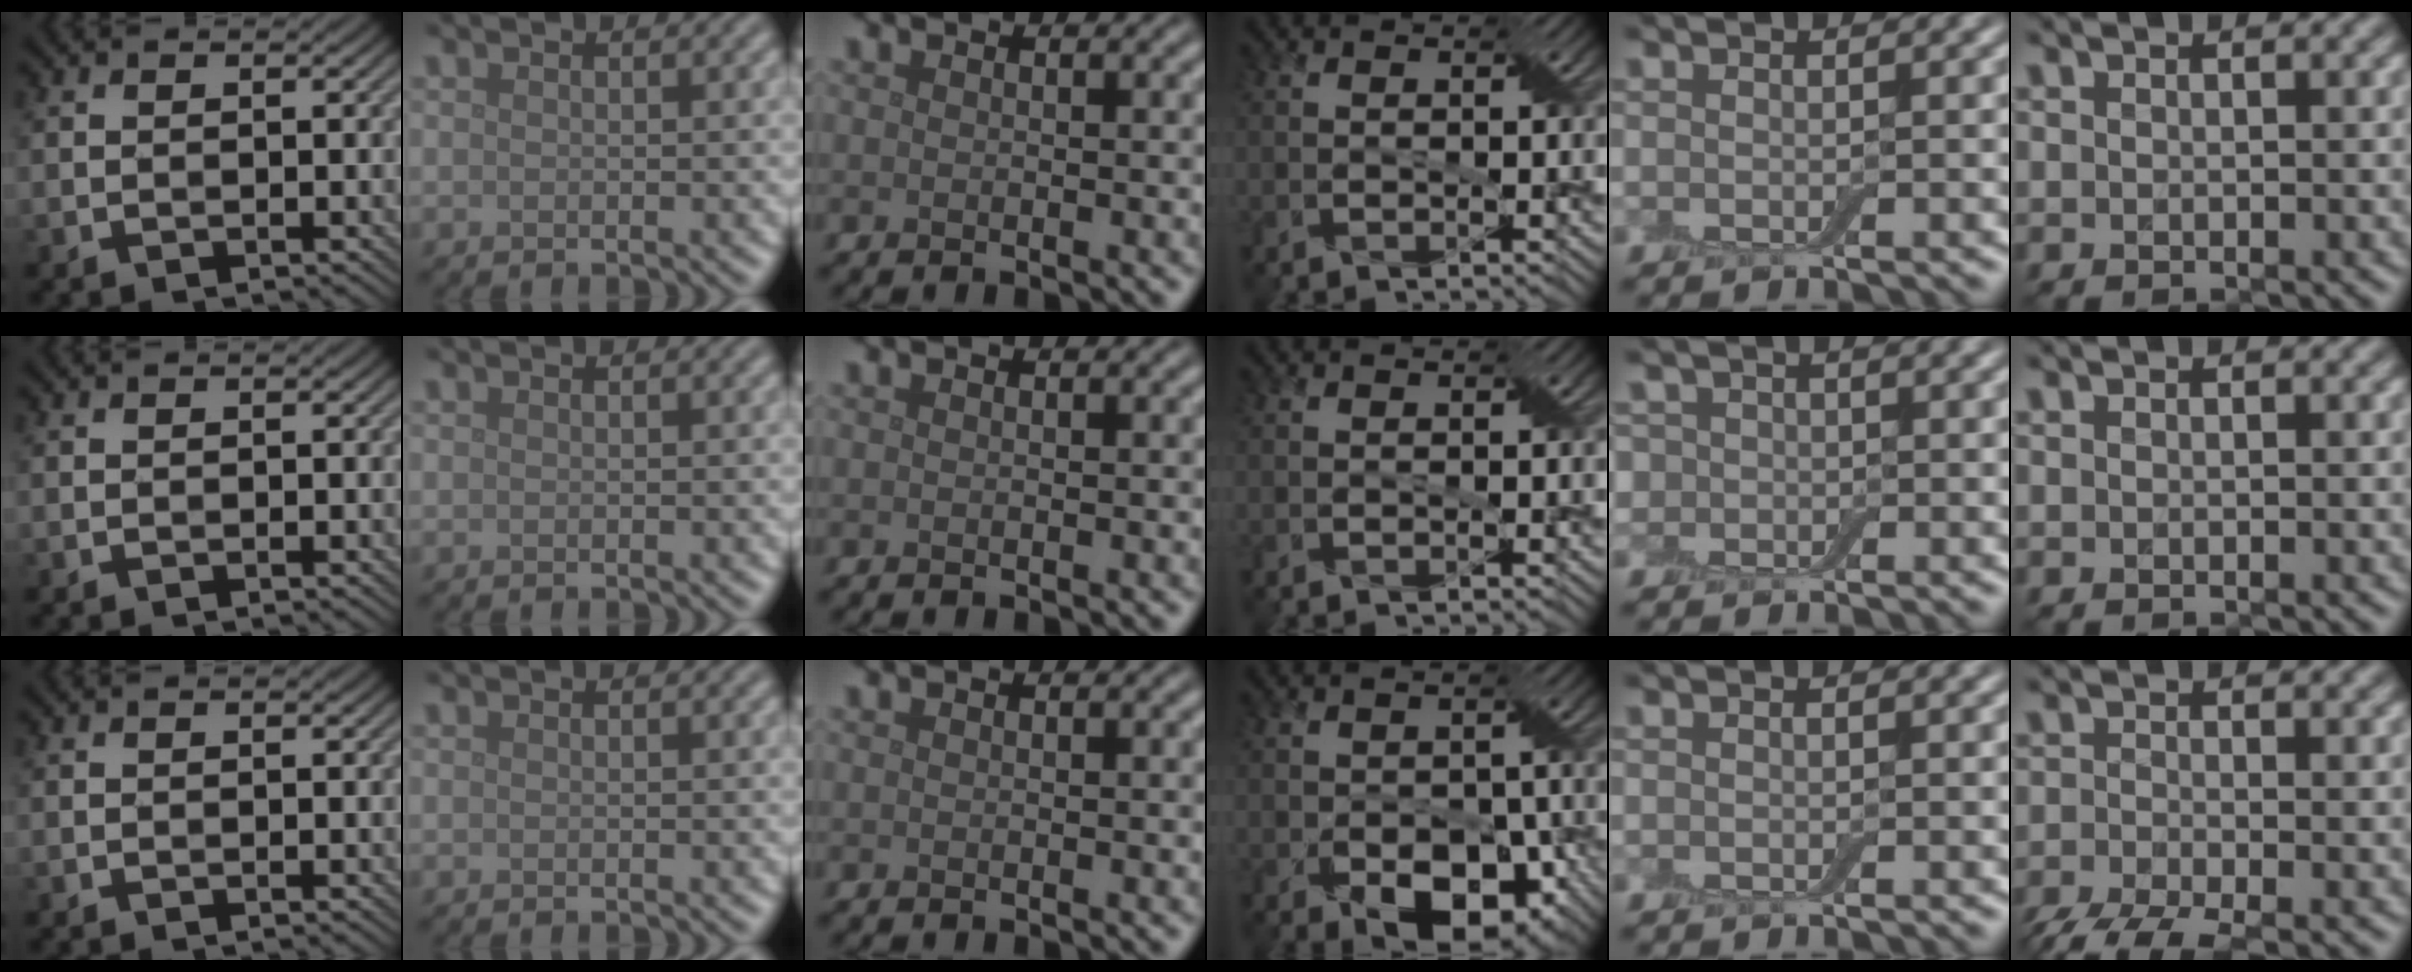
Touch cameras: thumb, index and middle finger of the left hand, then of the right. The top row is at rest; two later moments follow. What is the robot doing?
{"motion": "fold", "object": "bandage"}